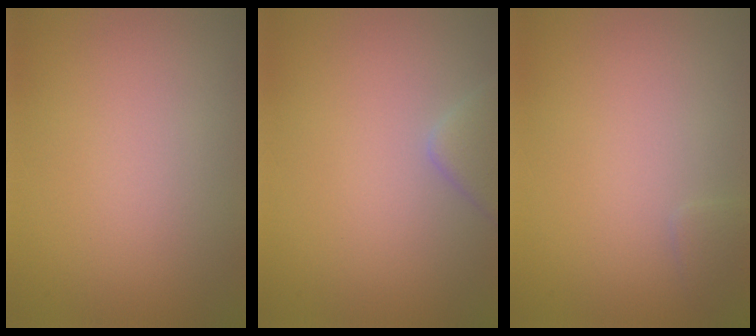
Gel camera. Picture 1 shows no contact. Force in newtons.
{"total": 2.5, "press": 2.5, "slide": 0.2}
{"total": 0.8, "press": 0.8, "slide": 0.1}